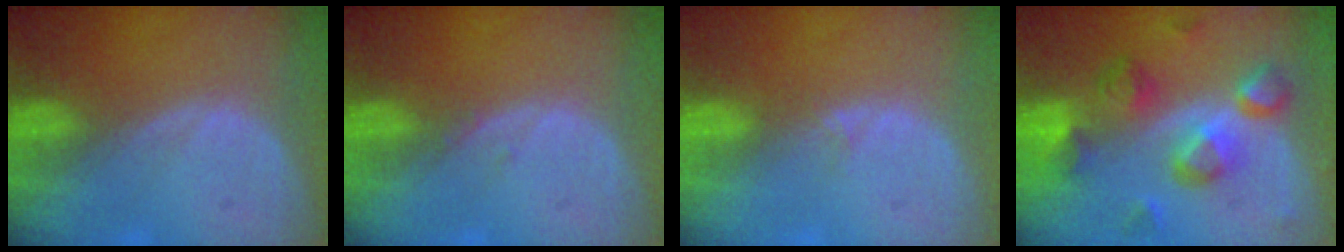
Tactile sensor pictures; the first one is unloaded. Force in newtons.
{"total": 0.6, "press": 0.5, "slide": 0.1}
{"total": 0.9, "press": 0.6, "slide": 0.7}
{"total": 8.9, "press": 8.5, "slide": 2.7}